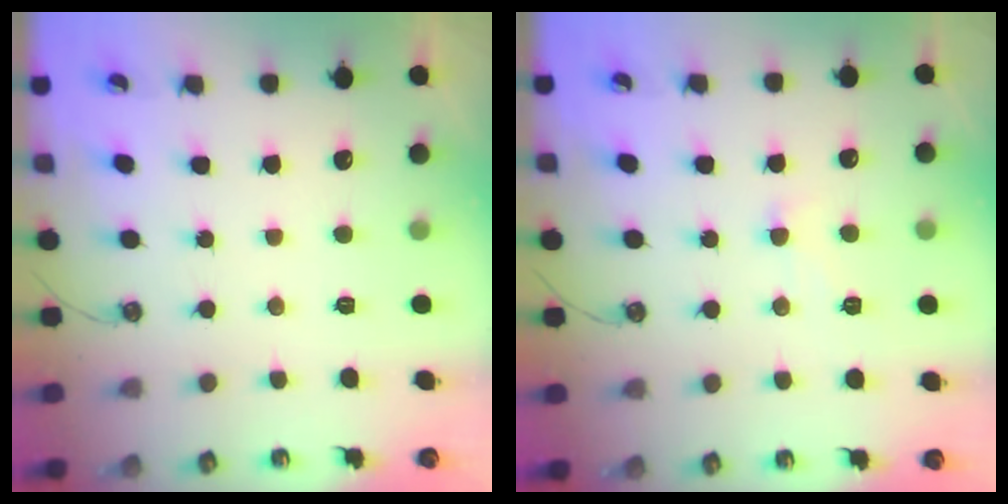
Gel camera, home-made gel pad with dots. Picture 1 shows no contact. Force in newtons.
{"total": 1.3, "press": 1.2, "slide": 0.4}